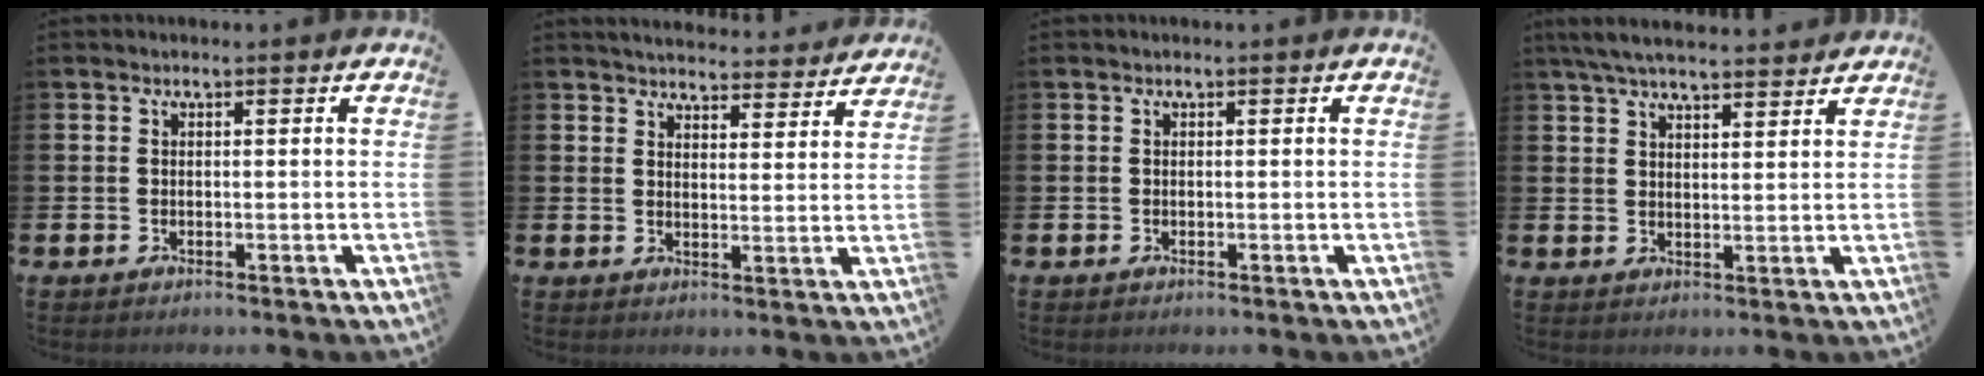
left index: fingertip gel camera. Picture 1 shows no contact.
{"total": 4.6, "force": [4.6, 0.5, 0.3], "torque": [-0.008, -0.036, 0.079]}
{"total": 0.0}
{"total": 5.7, "force": [5.3, 0.7, 1.8], "torque": [-0.046, -0.018, 0.097]}